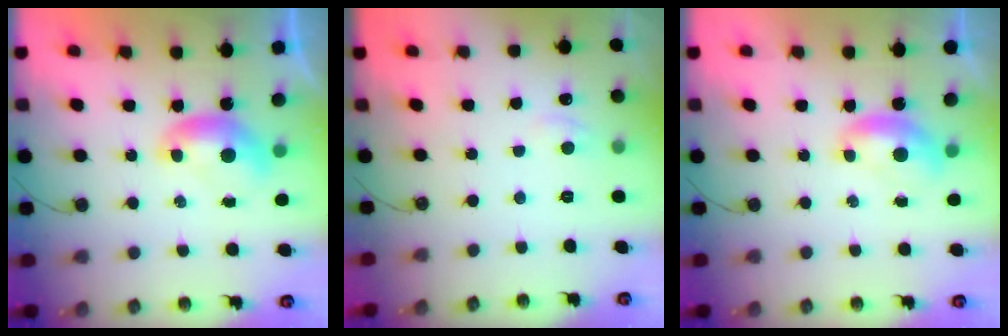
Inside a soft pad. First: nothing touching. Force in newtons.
{"total": 1.4, "press": 1.2, "slide": 0.6}
{"total": 1.1, "press": 0.8, "slide": 0.8}